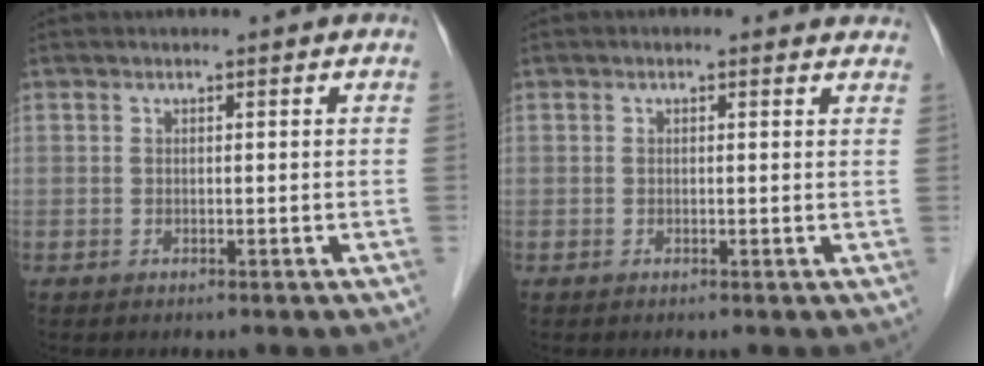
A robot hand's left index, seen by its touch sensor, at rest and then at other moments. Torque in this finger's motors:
{"motor_torque": [0.38, -1.40, 0.13, 0.01]}